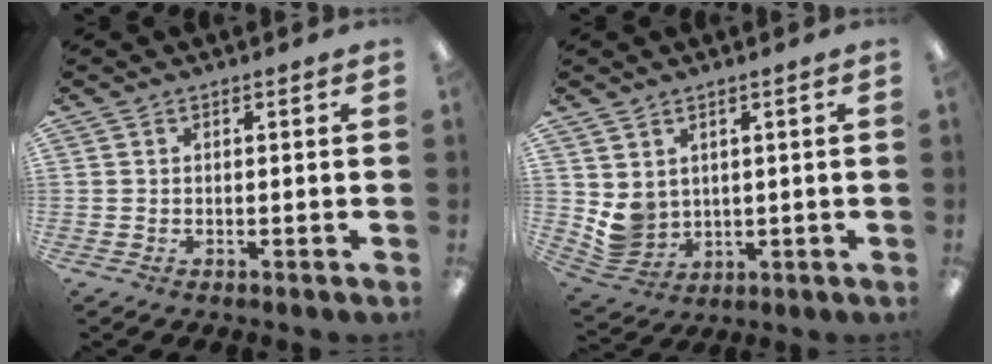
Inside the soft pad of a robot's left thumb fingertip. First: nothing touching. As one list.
[{"total": 5.5, "force": [2.6, 4.6, 1.4], "torque": [-0.047, -0.011, 0.057]}]